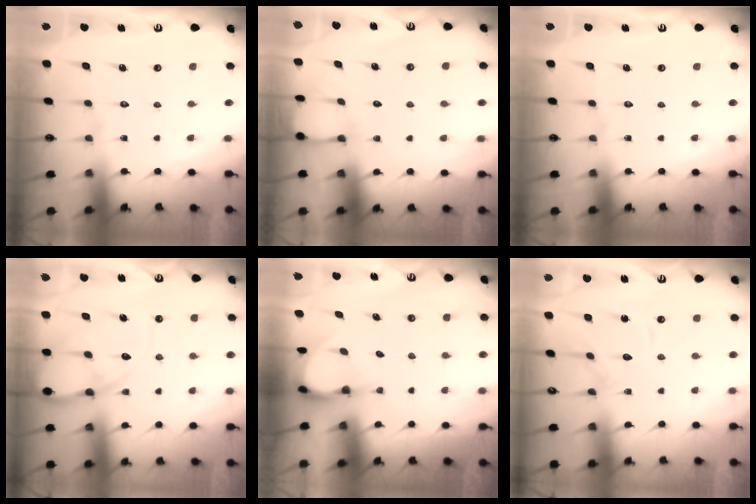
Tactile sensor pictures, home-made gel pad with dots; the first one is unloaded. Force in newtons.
{"total": 3.3, "press": 3.3, "slide": 0.4}
{"total": 0.0}
{"total": 12.3, "press": 12.3, "slide": 1.3}
{"total": 4.0, "press": 4.0, "slide": 0.2}
{"total": 10.0, "press": 10.0, "slide": 0.5}